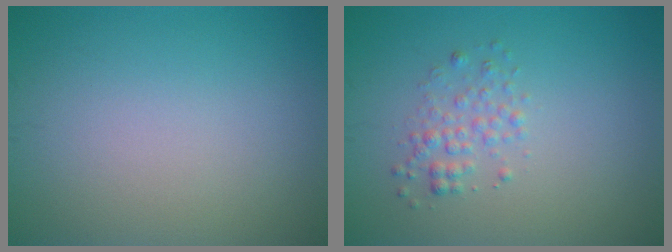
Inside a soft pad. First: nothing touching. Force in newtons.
{"total": 1.8, "press": 1.8, "slide": 0.1}